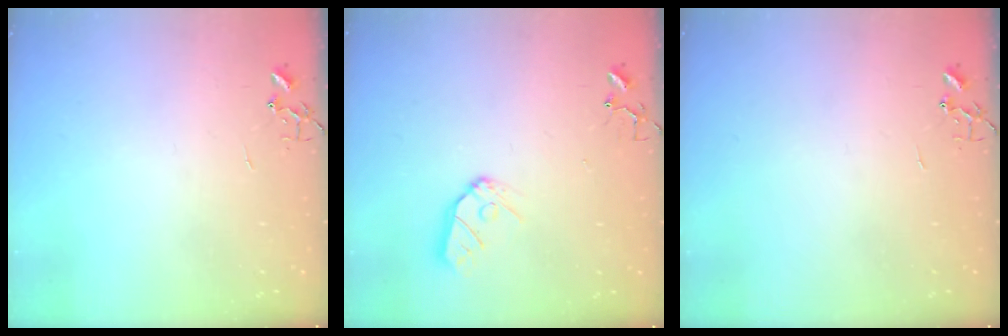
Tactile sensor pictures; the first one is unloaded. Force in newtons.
{"total": 9.2, "press": 9.2, "slide": 0.8}
{"total": 0.0}